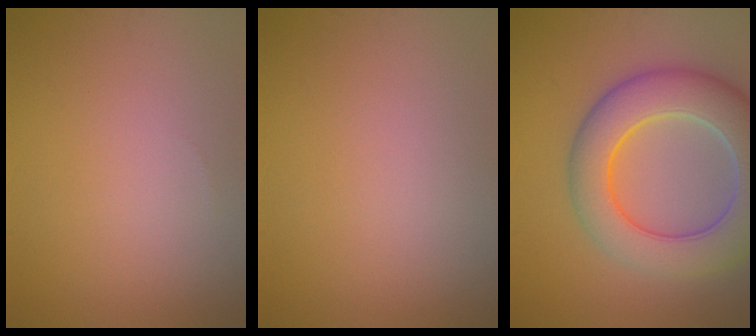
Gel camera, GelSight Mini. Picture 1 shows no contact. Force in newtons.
{"total": 0.0}
{"total": 10.1, "press": 10.1, "slide": 0.8}